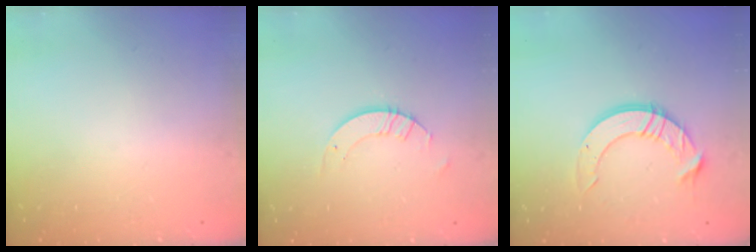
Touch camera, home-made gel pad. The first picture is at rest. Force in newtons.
{"total": 4.0, "press": 4.0, "slide": 0.2}
{"total": 12.6, "press": 12.6, "slide": 1.3}